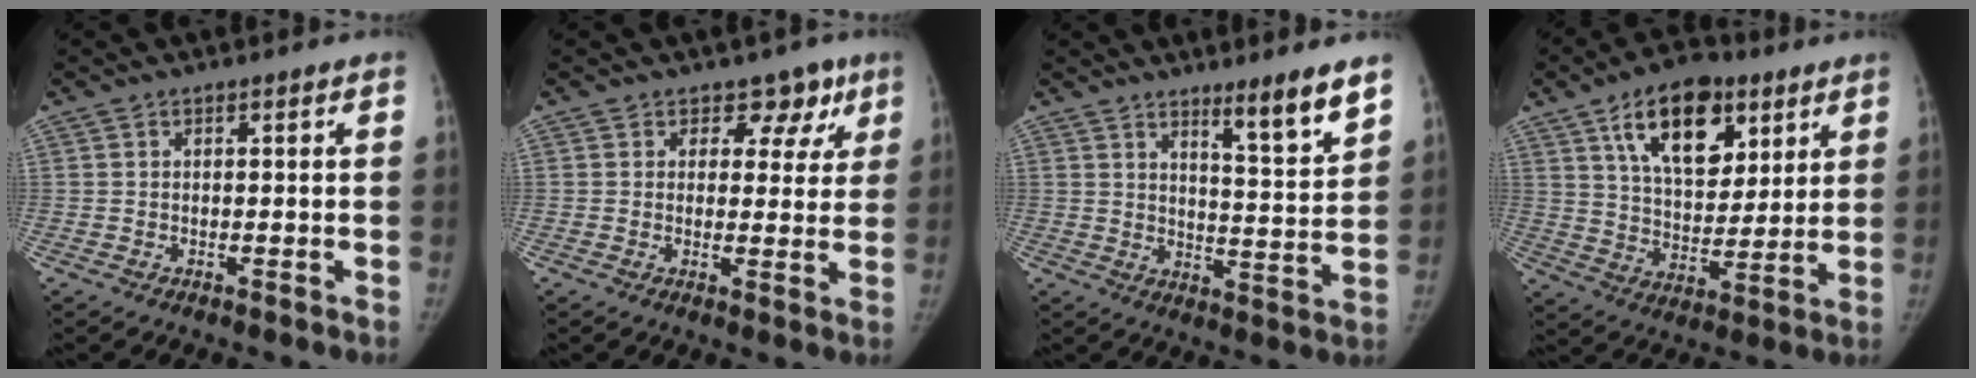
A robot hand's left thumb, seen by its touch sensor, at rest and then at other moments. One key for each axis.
{"total": 5.9, "fx": 3.6, "fy": 4.3, "fz": 1.6, "tx": 0.026, "ty": -0.013, "tz": 0.038}
{"total": 9.0, "fx": 6.5, "fy": 0.7, "fz": 6.2, "tx": -0.085, "ty": -0.059, "tz": 0.102}
{"total": 17.6, "fx": 8.8, "fy": 9.9, "fz": 11.7, "tx": -0.138, "ty": -0.035, "tz": 0.150}